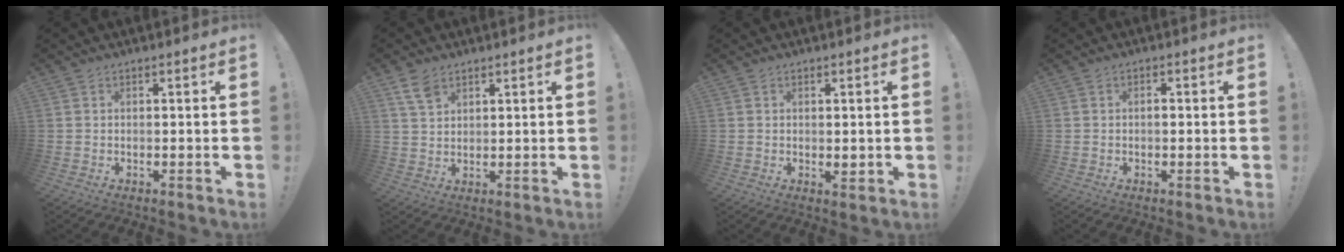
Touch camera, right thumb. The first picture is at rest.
{"total": 5.2, "force": [3.4, 2.9, 2.8], "torque": [-0.050, -0.012, 0.065]}
{"total": 1.5, "force": [0.4, 0.9, 1.2], "torque": [-0.018, -0.001, 0.008]}
{"total": 0.9, "force": [-0.5, 0.4, 0.7], "torque": [-0.011, 0.001, -0.010]}